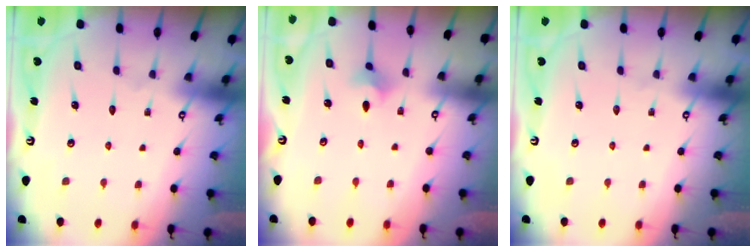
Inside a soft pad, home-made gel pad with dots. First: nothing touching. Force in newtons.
{"total": 3.3, "press": 3.2, "slide": 0.5}
{"total": 0.0}